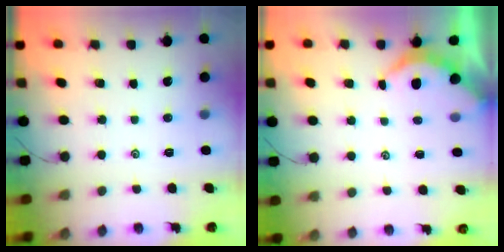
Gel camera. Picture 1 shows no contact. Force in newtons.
{"total": 2.2, "press": 2.2, "slide": 0.4}